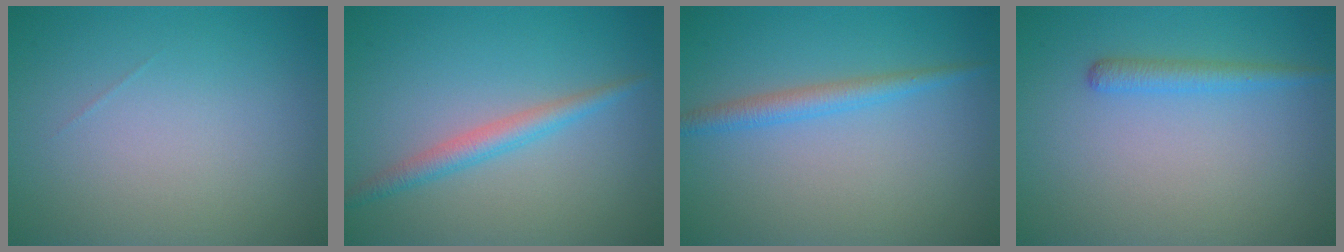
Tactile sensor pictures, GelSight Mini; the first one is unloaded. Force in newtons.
{"total": 2.3, "press": 2.3, "slide": 0.1}
{"total": 2.1, "press": 2.1, "slide": 0.1}
{"total": 1.7, "press": 1.7, "slide": 0.1}